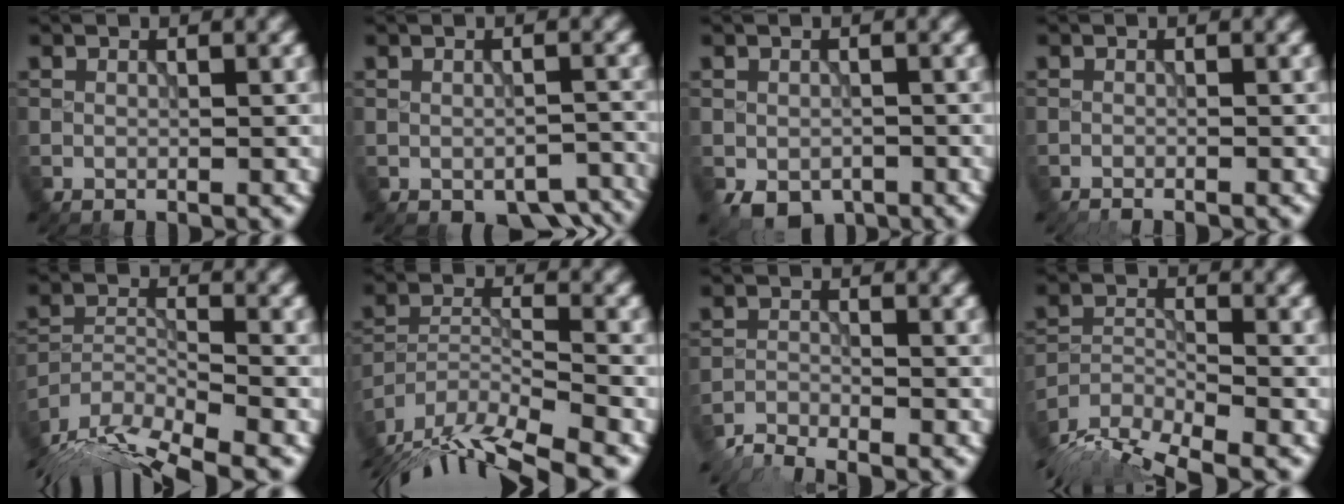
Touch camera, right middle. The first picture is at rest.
{"total": 3.9, "force": [-2.7, 1.9, 2.1], "torque": [-0.026, -0.015, -0.023]}
{"total": 3.5, "force": [-2.0, 2.2, 1.8], "torque": [-0.032, -0.012, -0.032]}
{"total": 1.4, "force": [-1.3, 0.1, 0.4], "torque": [0.003, -0.004, -0.024]}
{"total": 11.8, "force": [-10.0, 3.2, 5.4], "torque": [-0.098, -0.015, -0.158]}
{"total": 13.8, "force": [-11.9, 3.5, 6.0], "torque": [-0.105, -0.008, -0.176]}
{"total": 3.1, "force": [-3.1, 0.2, 0.6], "torque": [-0.014, -0.004, -0.068]}
{"total": 8.5, "force": [-7.2, 2.1, 3.9], "torque": [-0.072, -0.015, -0.134]}